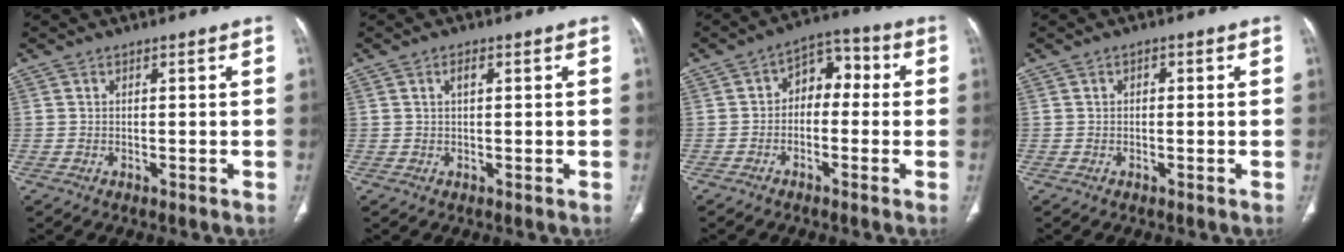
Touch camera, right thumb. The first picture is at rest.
{"total": 1.6, "force": [0.5, 0.7, 1.3], "torque": [-0.026, 0.004, 0.010]}
{"total": 7.4, "force": [-0.2, 5.1, 5.3], "torque": [-0.044, 0.039, -0.020]}
{"total": 0.9, "force": [0.1, 0.6, 0.7], "torque": [-0.004, 0.003, -0.002]}